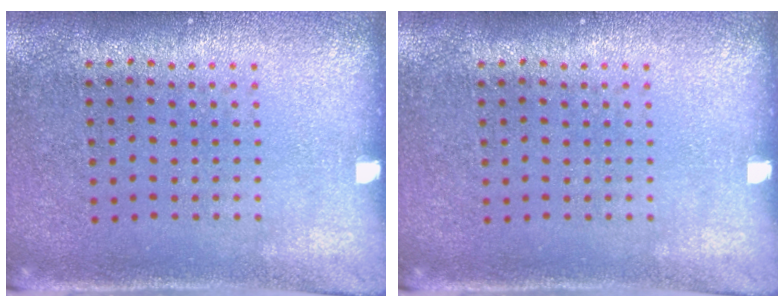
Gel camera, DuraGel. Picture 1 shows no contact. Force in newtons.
{"total": 0.0}